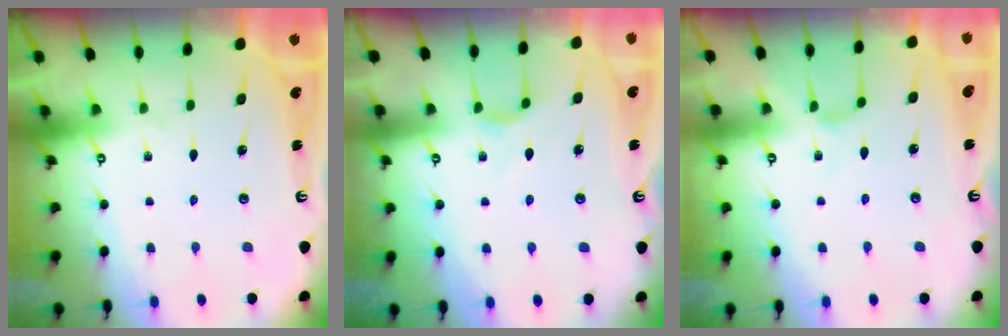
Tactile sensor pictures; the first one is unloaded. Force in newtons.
{"total": 3.3, "press": 3.3, "slide": 0.6}
{"total": 1.0, "press": 0.9, "slide": 0.4}